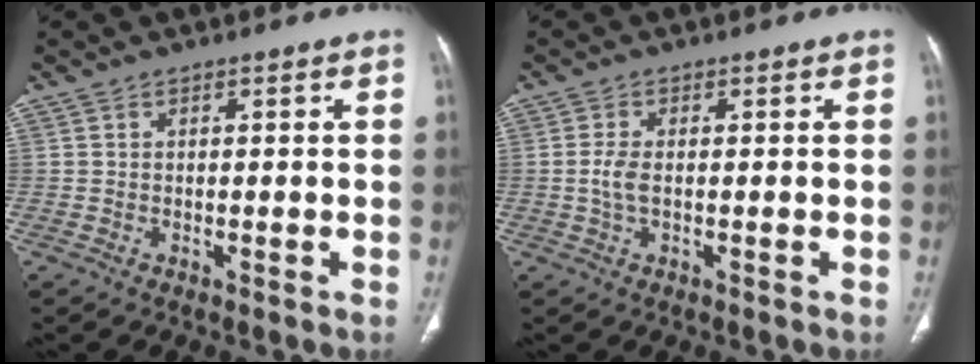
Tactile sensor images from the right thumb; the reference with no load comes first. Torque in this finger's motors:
{"motor_torque": [-0.09, -0.11, 0.64, -0.49, 0.13]}